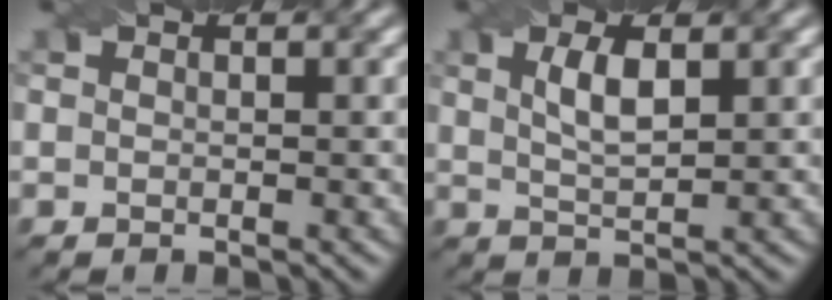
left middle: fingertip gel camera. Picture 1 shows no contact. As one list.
[{"total": 2.9, "force": [0.9, 1.0, 2.6], "torque": [-0.055, 0.003, 0.021]}]